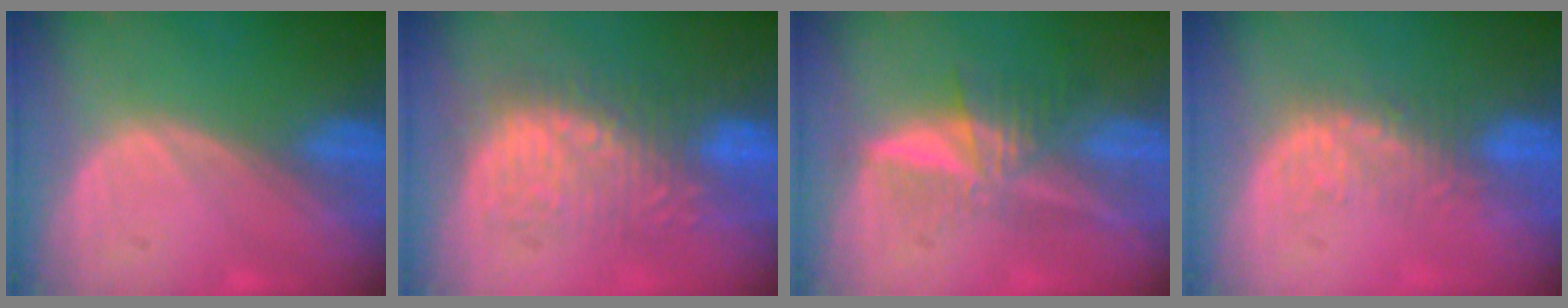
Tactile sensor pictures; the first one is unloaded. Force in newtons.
{"total": 8.7, "press": 8.6, "slide": 0.9}
{"total": 6.1, "press": 5.7, "slide": 2.1}
{"total": 4.3, "press": 4.0, "slide": 1.6}